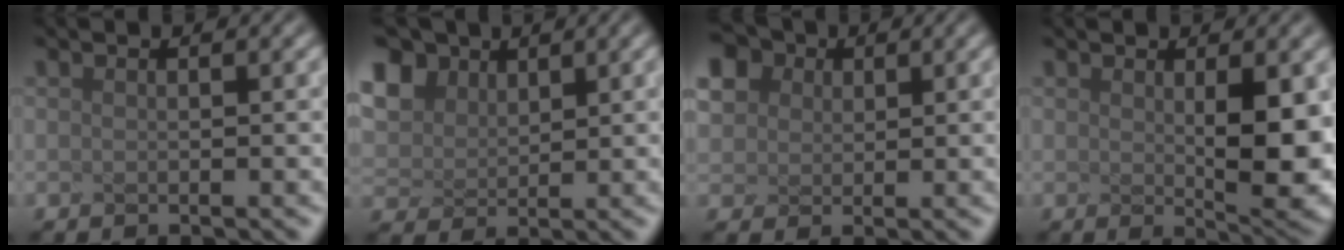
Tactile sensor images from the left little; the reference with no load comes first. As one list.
[{"total": 3.0, "force": [2.0, 2.0, 1.0], "torque": [-0.077, 0.008, 0.071]}, {"total": 4.0, "force": [2.0, 3.2, 1.3], "torque": [-0.091, 0.014, 0.066]}, {"total": 4.4, "force": [-0.2, 0.3, 4.4], "torque": [-0.088, -0.016, 0.038]}]